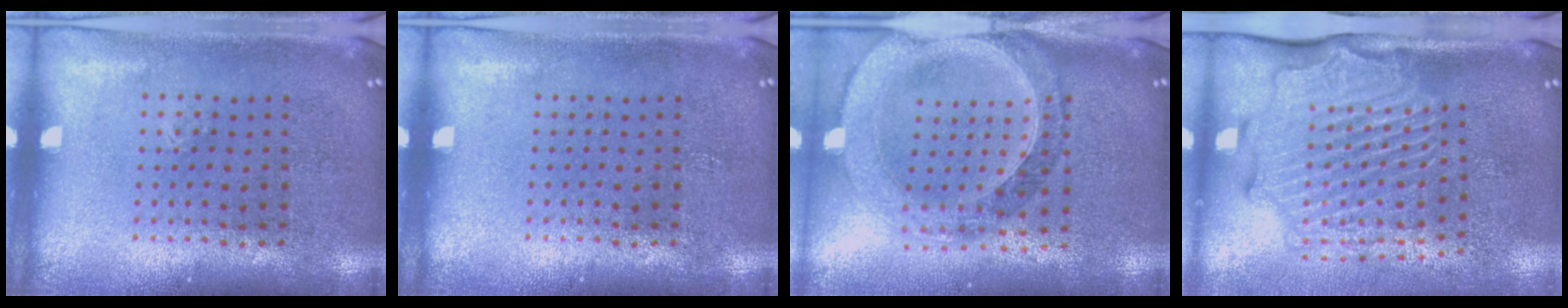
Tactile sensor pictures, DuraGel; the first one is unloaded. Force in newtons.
{"total": 0.0}
{"total": 1.5, "press": 1.4, "slide": 0.5}
{"total": 2.7, "press": 2.2, "slide": 1.7}